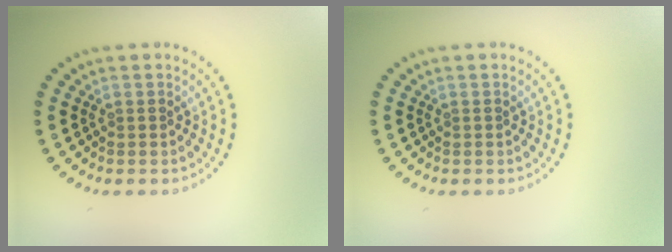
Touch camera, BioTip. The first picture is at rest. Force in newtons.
{"total": 0.0}